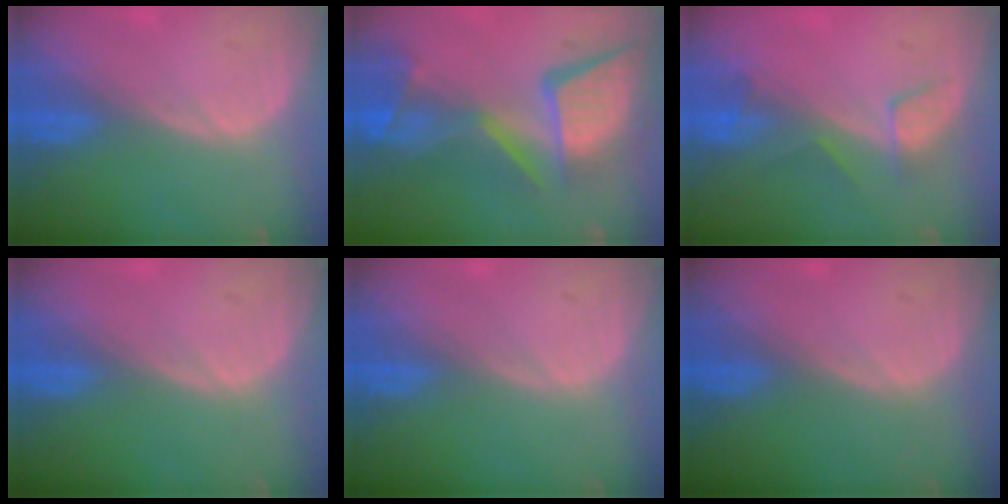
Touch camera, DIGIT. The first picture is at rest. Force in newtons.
{"total": 14.0, "press": 11.3, "slide": 8.2}
{"total": 3.9, "press": 3.7, "slide": 1.4}
{"total": 0.0}
{"total": 0.0}
{"total": 0.0}